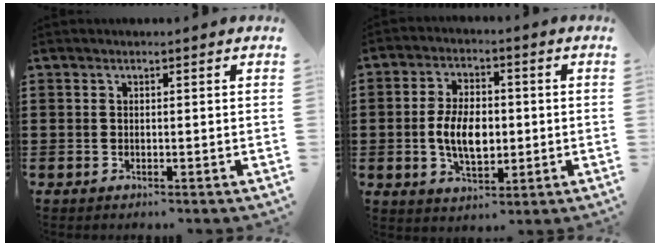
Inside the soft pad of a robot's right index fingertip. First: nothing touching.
{"total": 7.1, "force": [-0.6, 4.2, 5.7], "torque": [-0.111, -0.002, -0.020]}